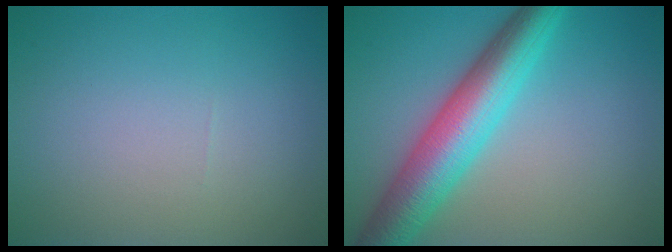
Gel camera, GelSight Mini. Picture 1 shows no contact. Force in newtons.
{"total": 8.0, "press": 8.0, "slide": 0.2}